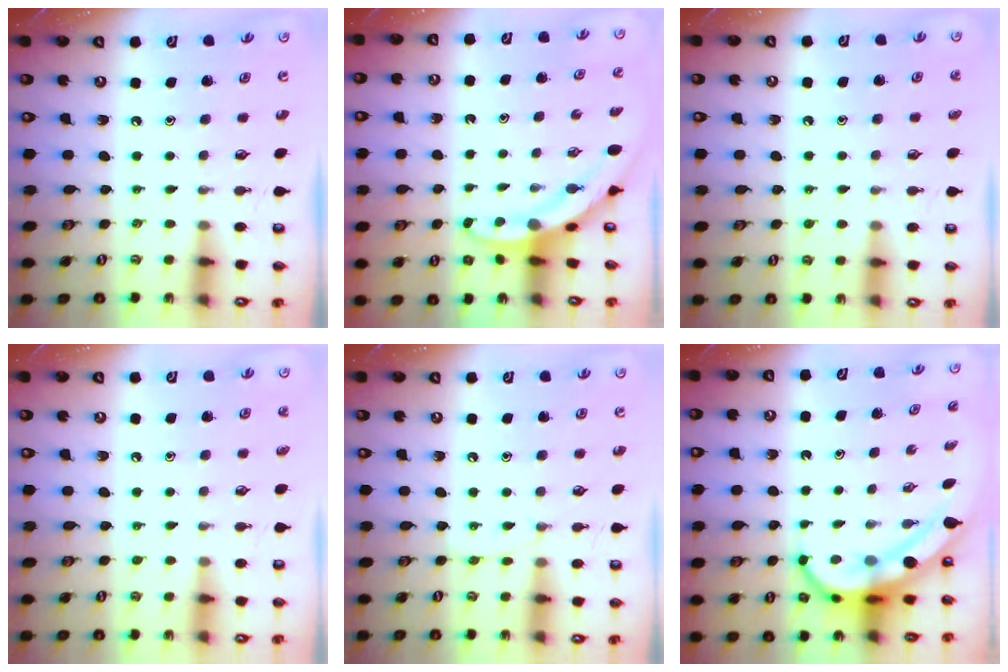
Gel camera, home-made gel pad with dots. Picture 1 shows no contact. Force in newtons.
{"total": 3.4, "press": 3.4, "slide": 0.2}
{"total": 3.7, "press": 3.6, "slide": 0.4}
{"total": 3.3, "press": 3.3, "slide": 0.4}
{"total": 5.8, "press": 5.8, "slide": 0.8}
{"total": 8.0, "press": 7.9, "slide": 0.7}